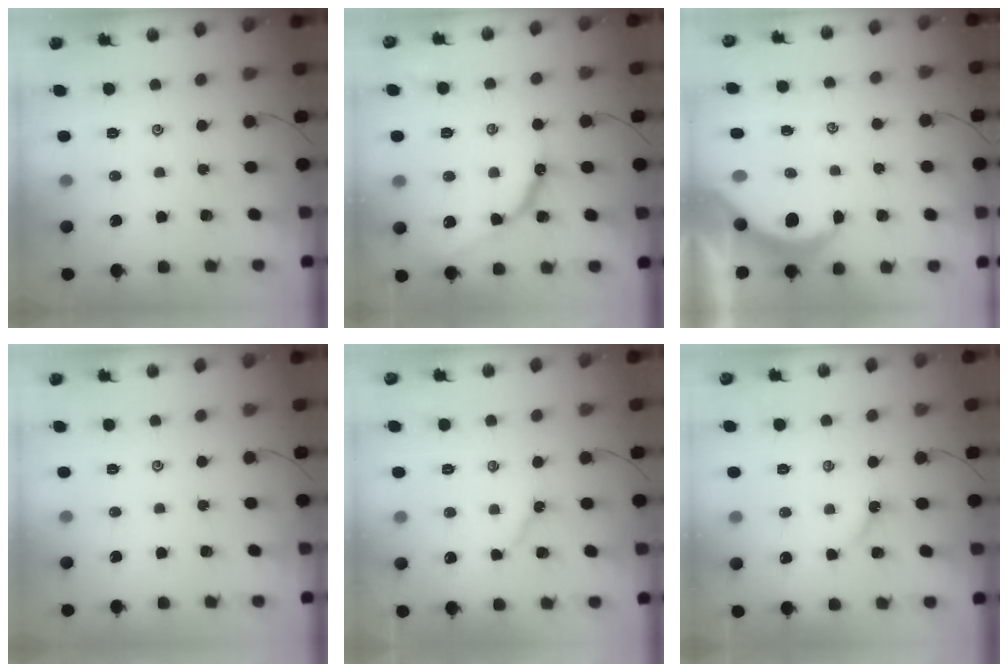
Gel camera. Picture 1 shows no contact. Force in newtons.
{"total": 10.3, "press": 10.2, "slide": 0.9}
{"total": 6.5, "press": 6.5, "slide": 0.5}
{"total": 0.0}
{"total": 3.6, "press": 3.6, "slide": 0.5}
{"total": 2.8, "press": 2.8, "slide": 0.3}